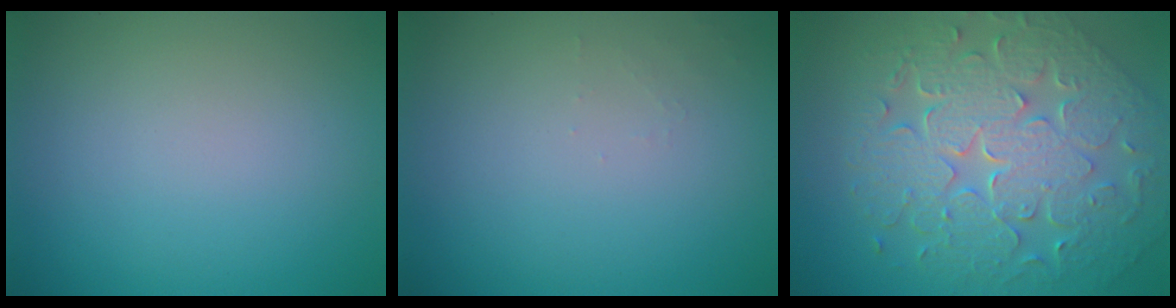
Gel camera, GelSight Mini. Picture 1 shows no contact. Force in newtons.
{"total": 0.7, "press": 0.7, "slide": 0.1}
{"total": 9.1, "press": 6.7, "slide": 6.2}